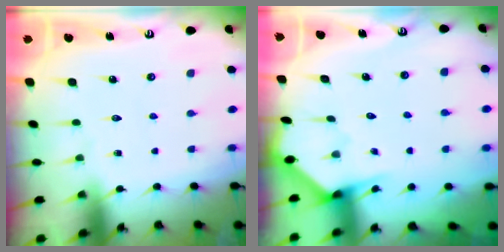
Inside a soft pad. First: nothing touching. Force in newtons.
{"total": 3.5, "press": 3.4, "slide": 0.3}